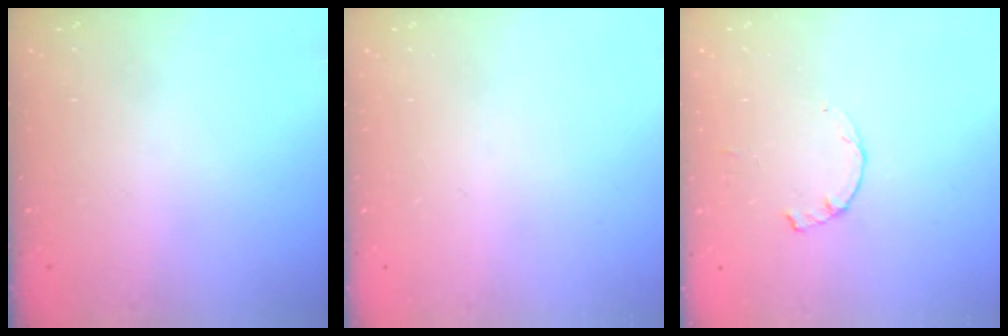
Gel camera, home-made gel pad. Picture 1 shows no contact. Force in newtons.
{"total": 0.0}
{"total": 1.2, "press": 1.2, "slide": 0.3}